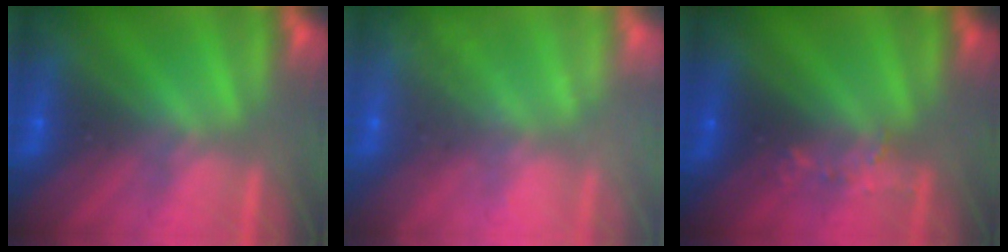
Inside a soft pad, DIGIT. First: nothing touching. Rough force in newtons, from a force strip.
{"total": 2.4}
{"total": 2.6}